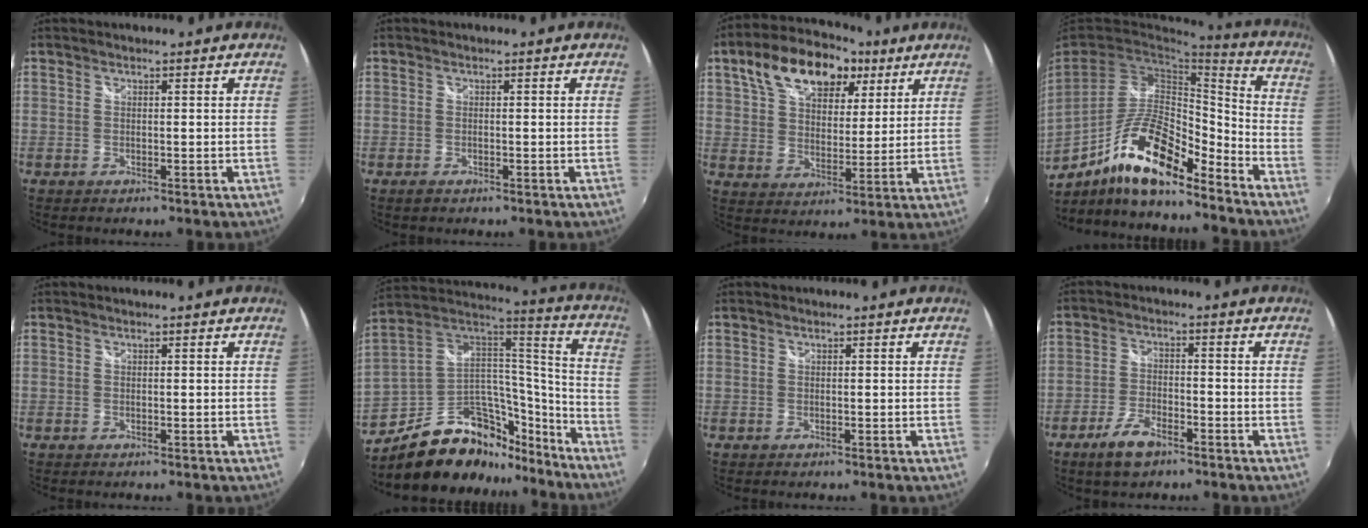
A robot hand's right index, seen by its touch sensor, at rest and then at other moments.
{"total": 0.8, "force": [-0.5, 0.6, 0.4], "torque": [-0.008, -0.003, -0.009]}
{"total": 17.9, "force": [9.8, 10.0, 11.3], "torque": [-0.224, 0.053, 0.162]}
{"total": 17.1, "force": [-11.3, 4.7, 12.0], "torque": [-0.226, -0.003, -0.206]}
{"total": 0.0}
{"total": 25.1, "force": [-17.1, 13.6, 12.2], "torque": [-0.221, 0.057, -0.251]}
{"total": 0.0}
{"total": 6.7, "force": [-4.5, 2.7, 4.2], "torque": [-0.097, -0.003, -0.082]}